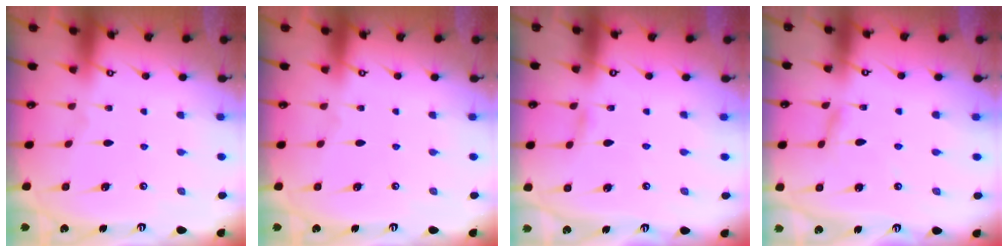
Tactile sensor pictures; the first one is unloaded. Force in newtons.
{"total": 0.0}
{"total": 2.9, "press": 2.9, "slide": 0.3}
{"total": 2.4, "press": 2.4, "slide": 0.2}